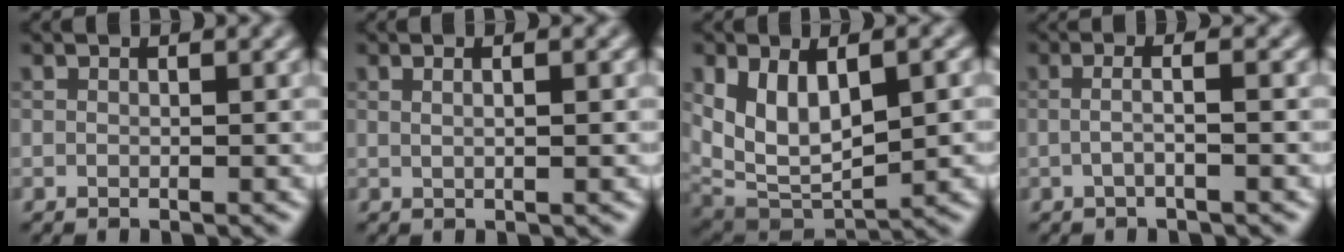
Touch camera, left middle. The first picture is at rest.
{"total": 2.7, "force": [0.9, 1.1, 2.3], "torque": [-0.014, 0.001, -0.007]}
{"total": 8.1, "force": [1.2, 4.3, 6.8], "torque": [-0.133, -0.008, 0.023]}
{"total": 2.2, "force": [-0.2, 0.7, 2.1], "torque": [-0.032, 0.000, -0.013]}